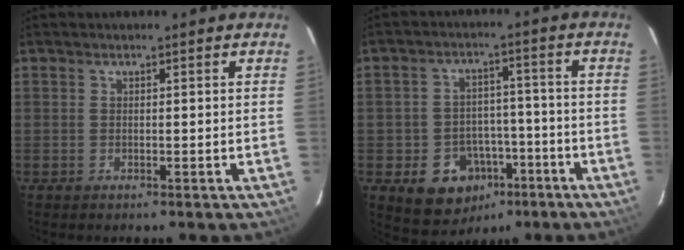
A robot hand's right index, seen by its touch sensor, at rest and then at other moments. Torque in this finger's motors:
{"motor_torque": [0.00, -0.06, -0.70, -0.21]}